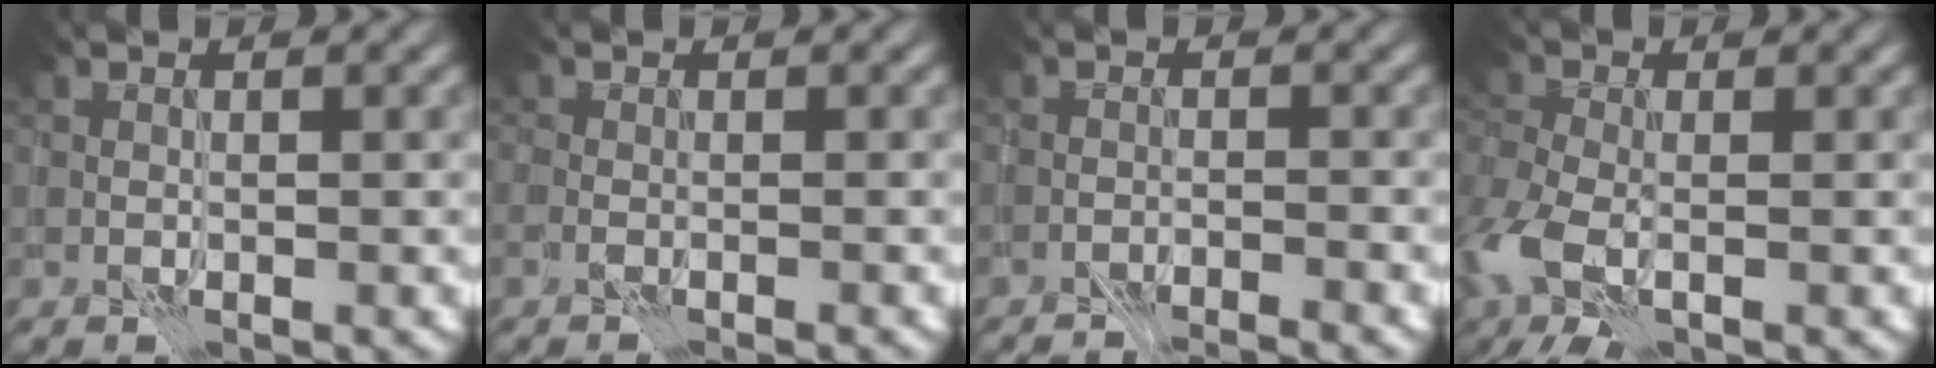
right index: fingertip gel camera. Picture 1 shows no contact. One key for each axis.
{"total": 1.3, "fx": -0.9, "fy": 0.4, "fz": 0.8, "tx": 0.001, "ty": 0.001, "tz": -0.014}
{"total": 3.1, "fx": -3.1, "fy": 0.1, "fz": 0.5, "tx": -0.008, "ty": 0.004, "tz": -0.045}
{"total": 5.8, "fx": -2.2, "fy": 3.0, "fz": 4.4, "tx": -0.093, "ty": -0.015, "tz": -0.040}